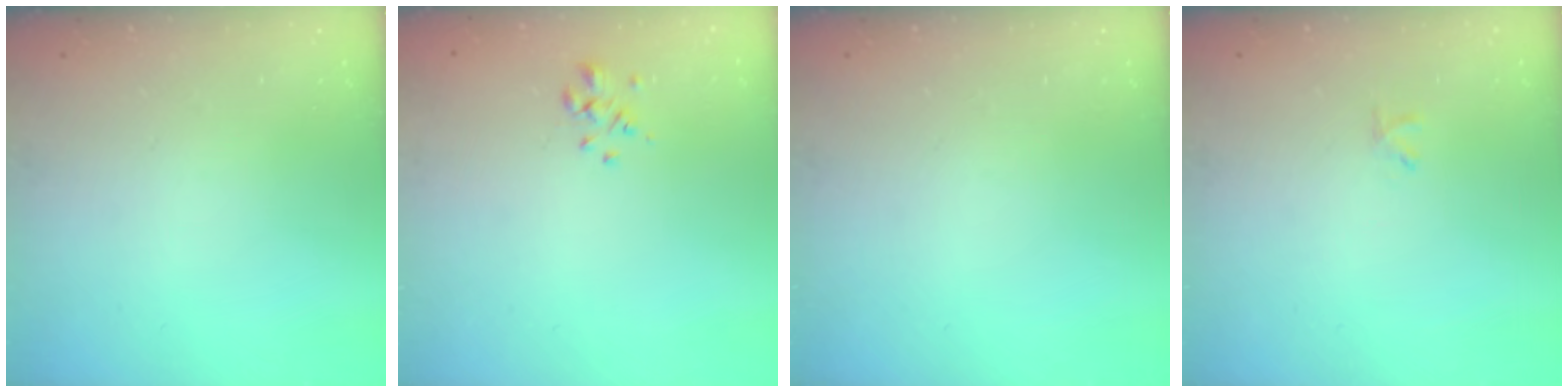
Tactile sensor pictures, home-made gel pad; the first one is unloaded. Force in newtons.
{"total": 1.3, "press": 1.1, "slide": 0.6}
{"total": 0.0}
{"total": 0.0}